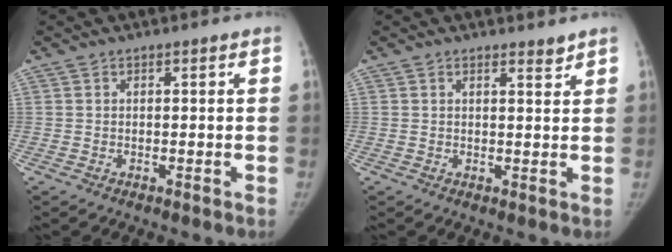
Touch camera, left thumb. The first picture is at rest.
{"total": 1.6, "force": [1.5, 0.4, 0.5], "torque": [0.004, -0.013, 0.022]}